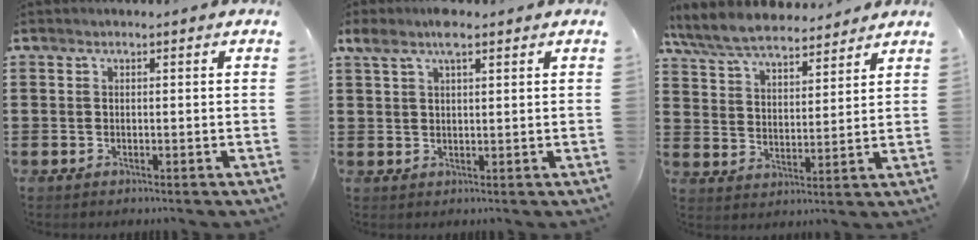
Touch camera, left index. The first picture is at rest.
{"total": 4.4, "force": [2.8, 1.2, 3.1], "torque": [-0.066, 0.006, 0.050]}
{"total": 7.7, "force": [7.1, 1.4, 2.6], "torque": [-0.077, -0.028, 0.129]}